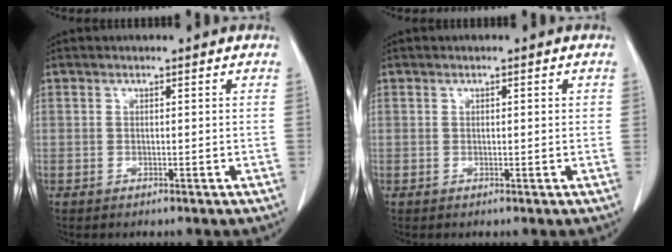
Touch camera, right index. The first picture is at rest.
{"total": 1.1, "force": [0.3, 0.3, 1.0], "torque": [-0.014, 0.002, 0.003]}